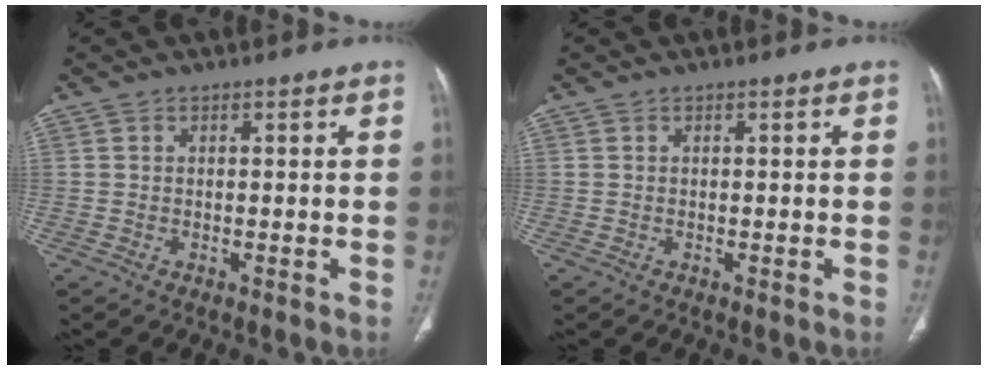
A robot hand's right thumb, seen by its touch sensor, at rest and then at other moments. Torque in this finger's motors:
{"motor_torque": [0.14, 0.15, -0.15, -0.15, 0.00]}